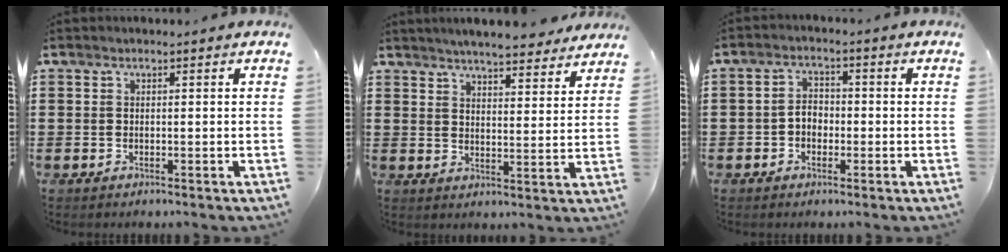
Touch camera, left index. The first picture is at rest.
{"total": 5.2, "force": [5.1, -0.1, 1.1], "torque": [-0.041, -0.024, 0.090]}
{"total": 2.8, "force": [-0.7, 2.0, 1.7], "torque": [-0.036, 0.006, -0.017]}